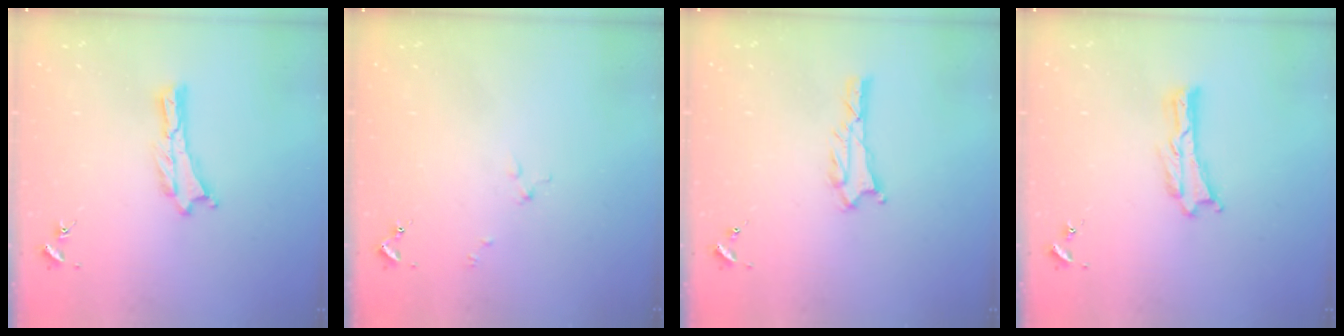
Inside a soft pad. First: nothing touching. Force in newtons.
{"total": 1.7, "press": 1.7, "slide": 0.3}
{"total": 0.7, "press": 0.7, "slide": 0.1}
{"total": 0.0}